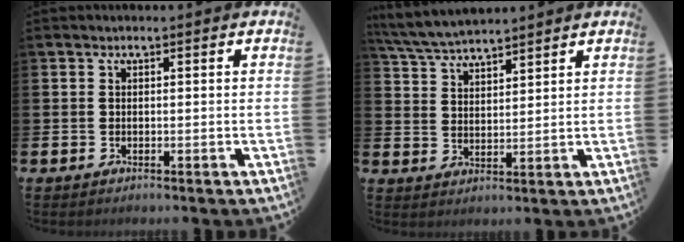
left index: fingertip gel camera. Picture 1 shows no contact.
{"total": 5.2, "force": [5.0, 0.6, 1.0], "torque": [-0.043, -0.020, 0.092]}